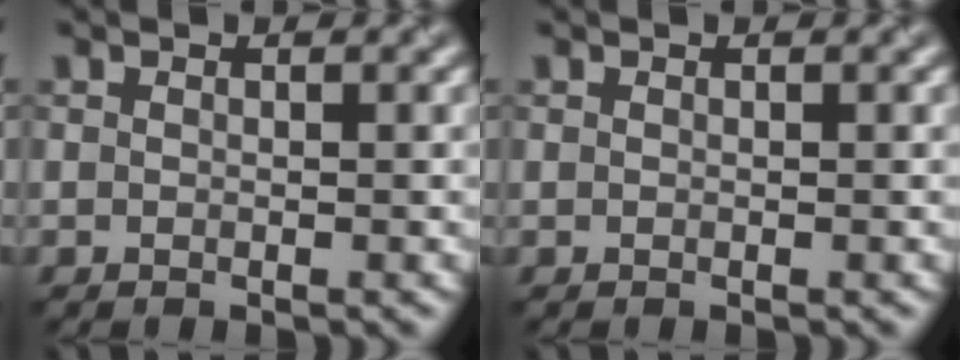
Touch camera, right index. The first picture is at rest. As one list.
[{"total": 0.0}]